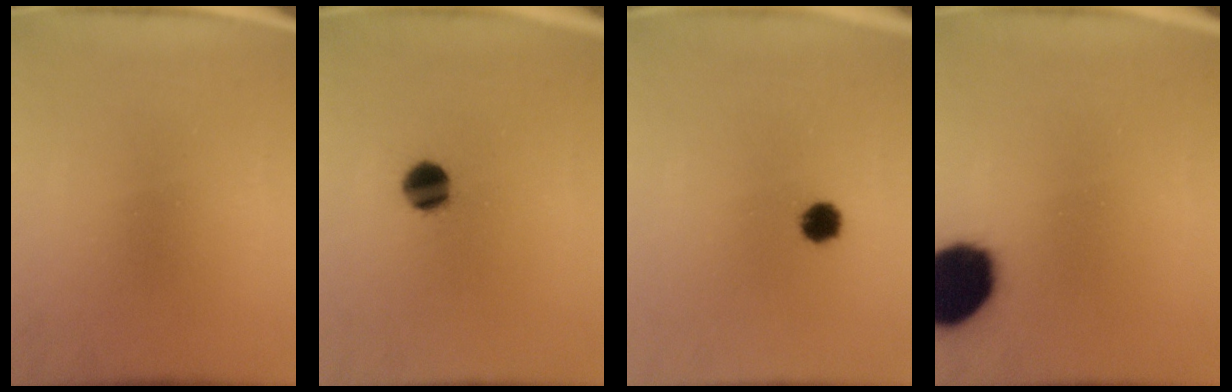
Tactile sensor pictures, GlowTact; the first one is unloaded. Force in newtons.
{"total": 6.4}
{"total": 3.8}
{"total": 16.9}